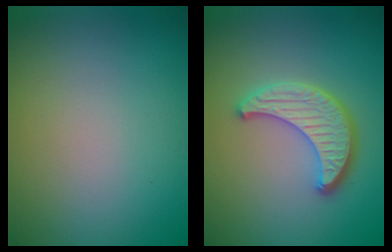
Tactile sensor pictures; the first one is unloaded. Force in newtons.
{"total": 4.4, "press": 3.8, "slide": 2.3}